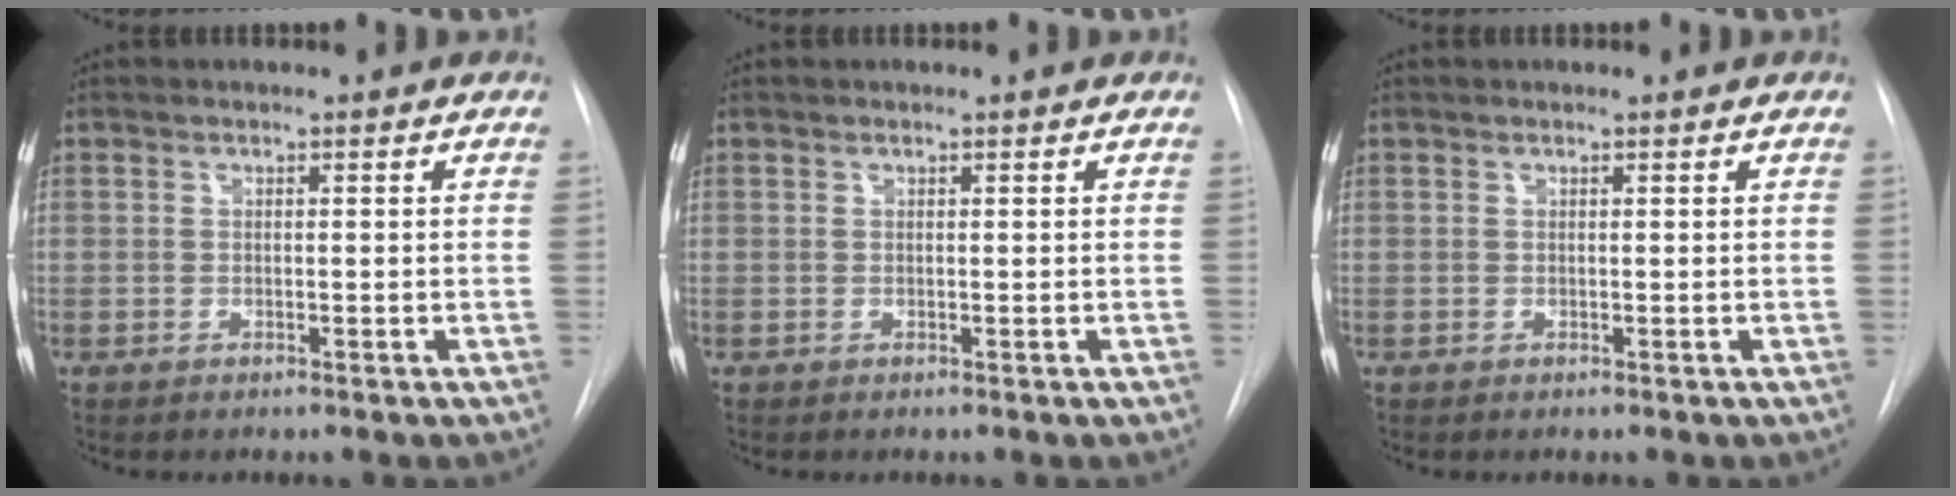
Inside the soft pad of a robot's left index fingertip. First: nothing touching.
{"total": 0.0}
{"total": 0.0}